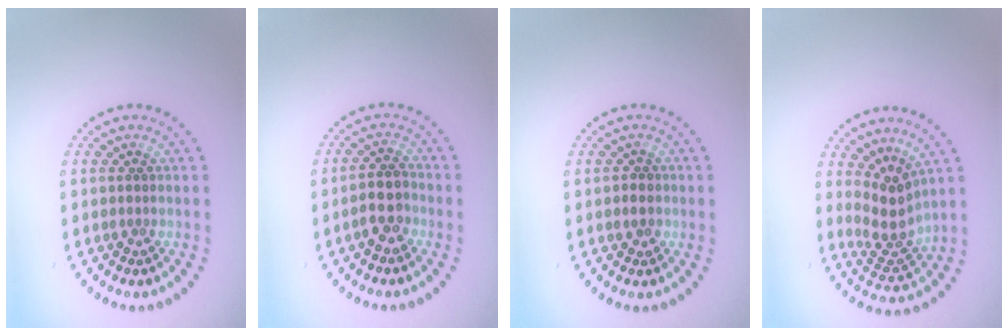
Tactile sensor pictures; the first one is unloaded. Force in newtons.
{"total": 2.5, "press": 2.4, "slide": 0.9}
{"total": 1.0, "press": 0.9, "slide": 0.4}
{"total": 3.4, "press": 2.6, "slide": 2.2}